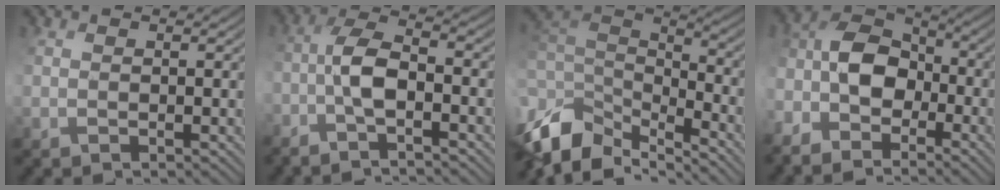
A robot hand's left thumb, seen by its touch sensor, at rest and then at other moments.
{"total": 5.6, "force": [-2.4, 1.6, 4.8], "torque": [-0.094, 0.008, -0.060]}
{"total": 11.3, "force": [-5.5, 6.8, 7.1], "torque": [-0.190, -0.004, -0.105]}
{"total": 8.5, "force": [-3.7, 5.1, 5.8], "torque": [-0.138, -0.002, -0.090]}